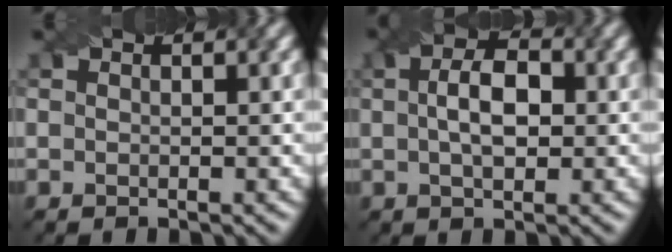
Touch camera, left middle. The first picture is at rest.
{"total": 3.4, "force": [-0.3, 2.0, 2.7], "torque": [-0.041, 0.008, 0.006]}